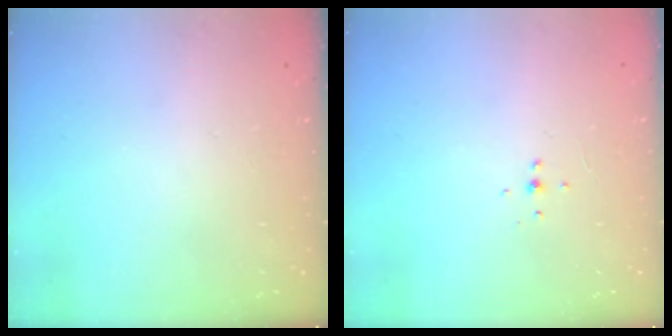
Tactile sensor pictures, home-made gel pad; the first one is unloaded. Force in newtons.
{"total": 4.1, "press": 4.0, "slide": 0.6}